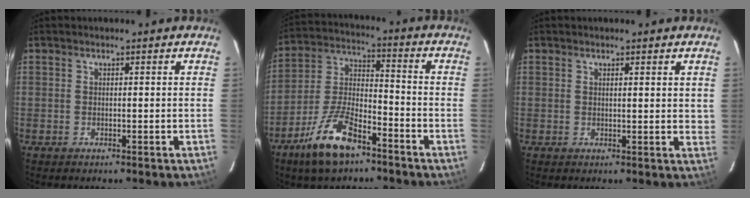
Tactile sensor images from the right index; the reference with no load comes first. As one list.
[{"total": 13.2, "force": [-8.5, 4.5, 9.0], "torque": [-0.193, -0.005, -0.162]}, {"total": 2.9, "force": [1.3, 1.0, 2.4], "torque": [-0.033, -0.001, 0.013]}]